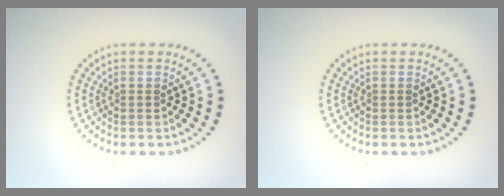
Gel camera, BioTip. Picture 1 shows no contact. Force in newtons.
{"total": 0.0}